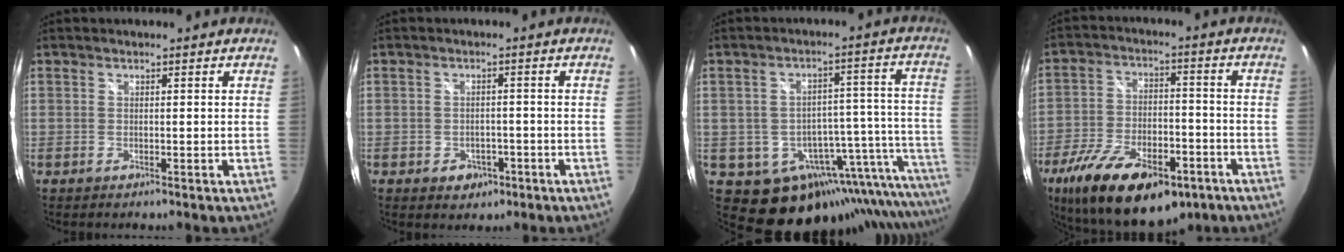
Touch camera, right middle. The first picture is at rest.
{"total": 3.9, "force": [-1.6, 3.2, 1.6], "torque": [-0.038, 0.002, -0.014]}
{"total": 19.7, "force": [-11.6, 11.2, 11.3], "torque": [-0.138, 0.004, -0.141]}
{"total": 21.4, "force": [-12.9, 9.8, 14.0], "torque": [-0.273, -0.025, -0.202]}